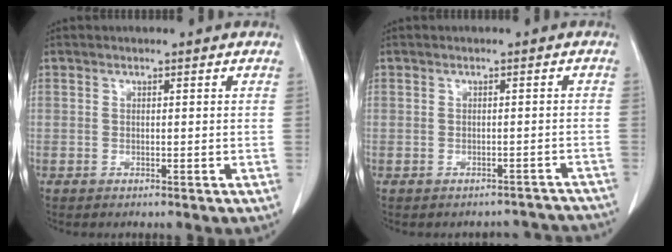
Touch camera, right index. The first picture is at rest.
{"total": 5.7, "force": [-5.3, 2.2, -0.4], "torque": [0.015, 0.026, -0.045]}